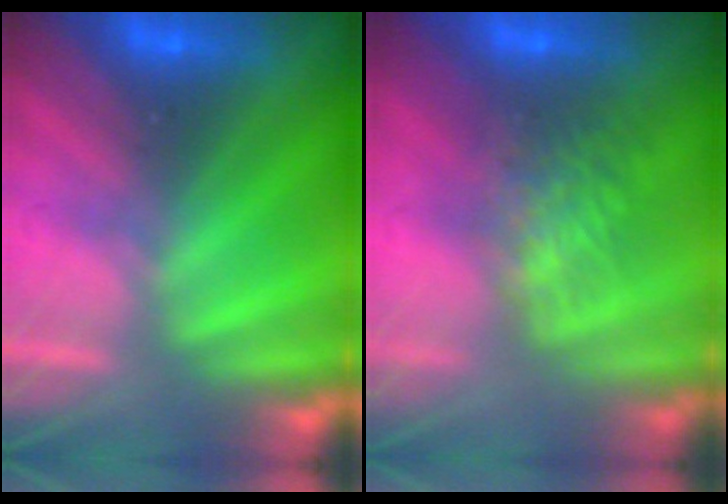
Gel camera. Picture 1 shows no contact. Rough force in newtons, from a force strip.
{"total": 4.6}